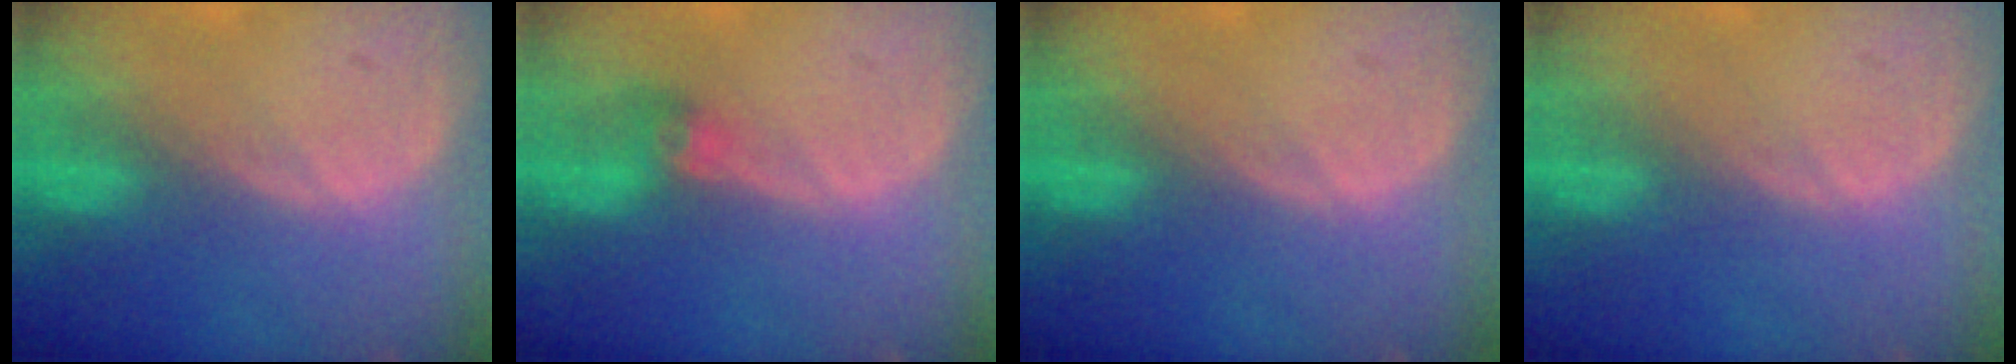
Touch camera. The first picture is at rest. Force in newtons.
{"total": 2.9, "press": 2.6, "slide": 1.4}
{"total": 0.0}
{"total": 0.0}